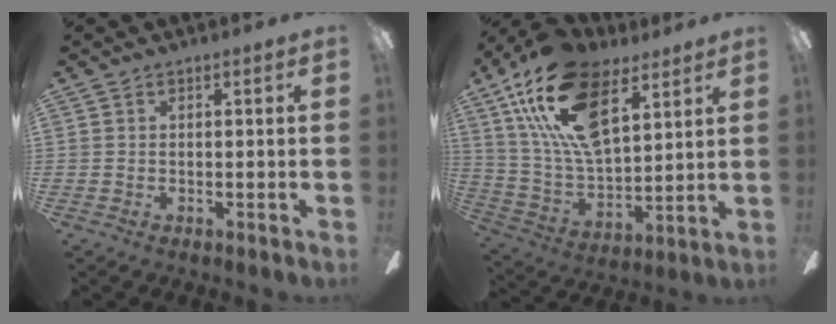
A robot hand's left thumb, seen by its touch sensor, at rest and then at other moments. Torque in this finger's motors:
{"motor_torque": [0.72, 0.68, 1.75, -1.02, 0.65]}